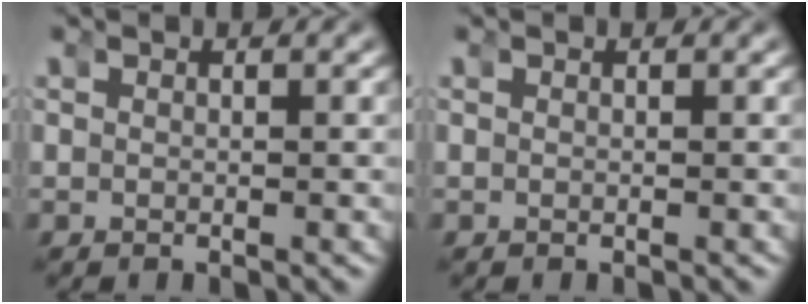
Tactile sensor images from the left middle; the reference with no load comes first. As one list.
[{"total": 0.0}]